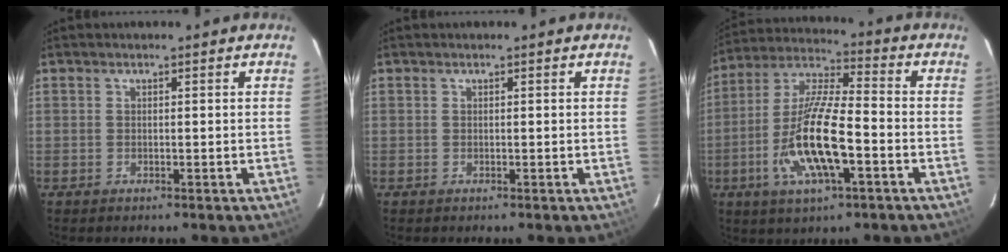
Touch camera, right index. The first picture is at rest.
{"total": 0.0}
{"total": 15.6, "force": [-5.1, 3.9, 14.2], "torque": [-0.293, -0.011, -0.099]}